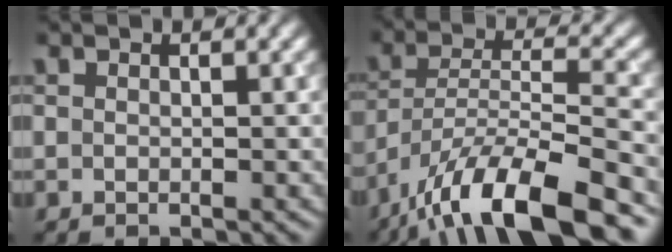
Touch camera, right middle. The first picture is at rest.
{"total": 12.1, "force": [-8.8, 2.8, 7.8], "torque": [-0.129, 0.009, -0.159]}